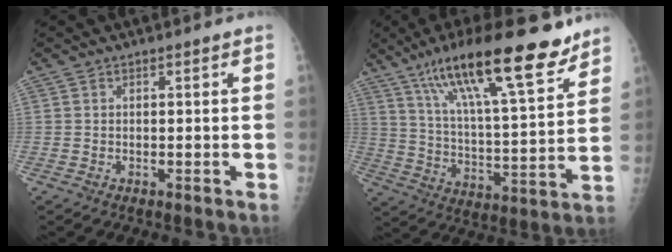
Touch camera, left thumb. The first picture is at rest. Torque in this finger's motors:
{"motor_torque": [1.34, -0.13, 1.73, -1.06, 0.21]}